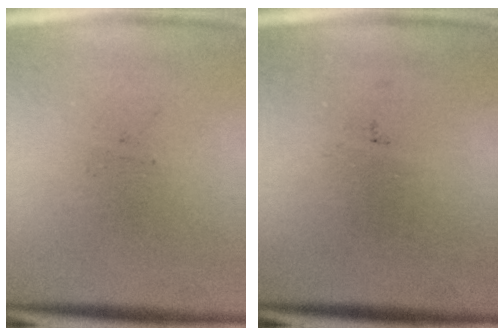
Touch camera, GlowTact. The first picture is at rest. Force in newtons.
{"total": 0.0}